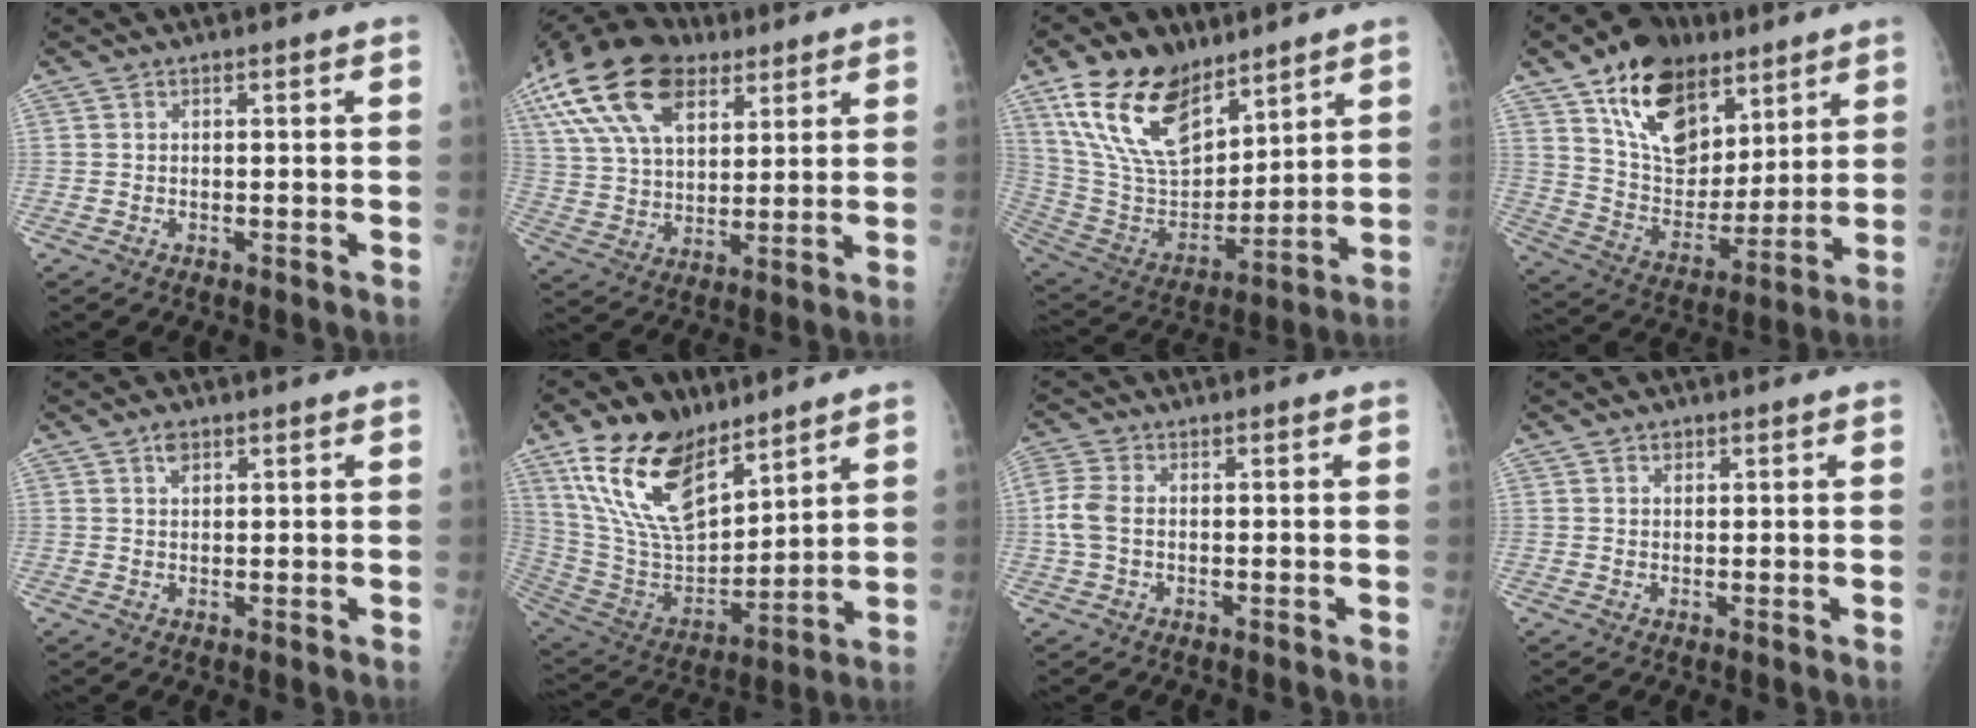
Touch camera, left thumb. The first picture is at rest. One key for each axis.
{"total": 26.7, "fx": 13.6, "fy": 15.9, "fz": 16.5, "tx": -0.356, "ty": 0.025, "tz": 0.250}
{"total": 20.3, "fx": 12.8, "fy": 10.7, "fz": 11.5, "tx": -0.177, "ty": -0.052, "tz": 0.253}
{"total": 20.4, "fx": 11.7, "fy": 12.6, "fz": 10.9, "tx": -0.135, "ty": -0.048, "tz": 0.207}
{"total": 2.2, "fx": 1.3, "fy": 1.4, "fz": 1.2, "tx": -0.012, "ty": -0.006, "tz": 0.021}
{"total": 20.3, "fx": 13.0, "fy": 9.8, "fz": 12.2, "tx": -0.192, "ty": -0.058, "tz": 0.258}
{"total": 4.1, "fx": 0.0, "fy": 2.7, "fz": 3.2, "tx": -0.091, "ty": 0.006, "tz": -0.007}
{"total": 1.4, "fx": 0.7, "fy": 1.1, "fz": 0.5, "tx": 0.001, "ty": -0.003, "tz": 0.010}